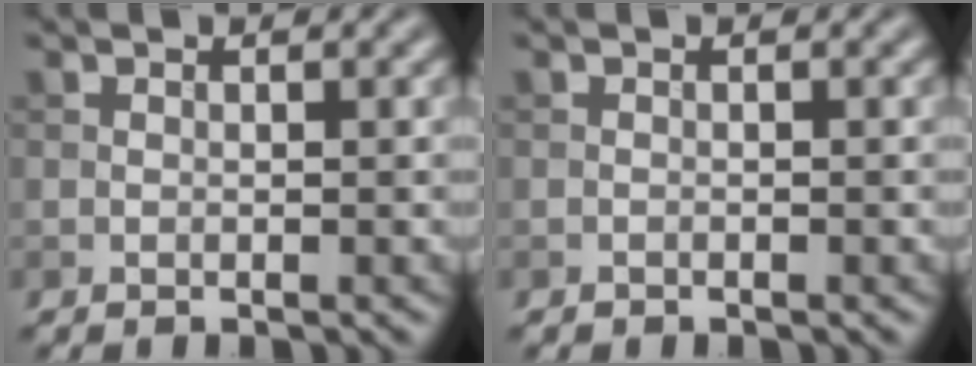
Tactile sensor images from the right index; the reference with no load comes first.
{"total": 0.0}